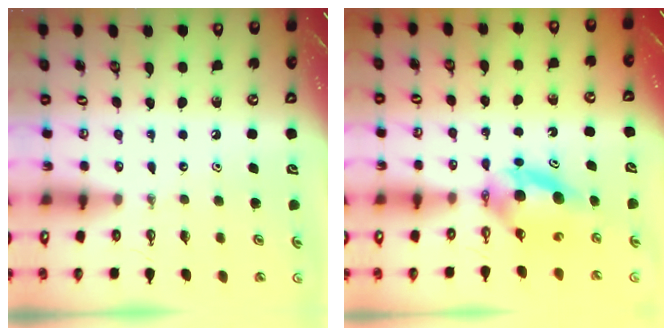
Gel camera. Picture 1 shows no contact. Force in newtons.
{"total": 6.0, "press": 5.9, "slide": 1.0}